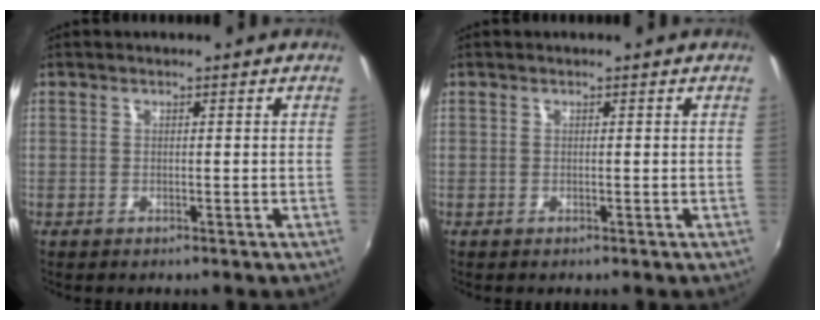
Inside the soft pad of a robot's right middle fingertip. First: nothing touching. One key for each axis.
{"total": 0.0}